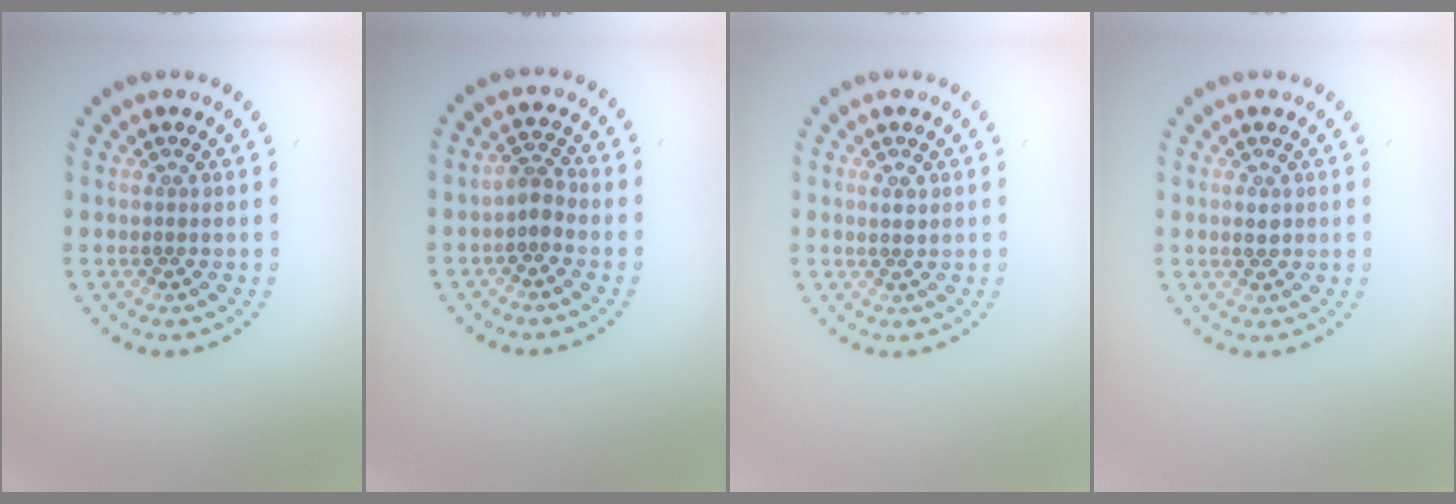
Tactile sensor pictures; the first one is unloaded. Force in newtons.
{"total": 1.5, "press": 1.3, "slide": 0.8}
{"total": 1.1, "press": 1.0, "slide": 0.5}
{"total": 1.0, "press": 1.0, "slide": 0.1}